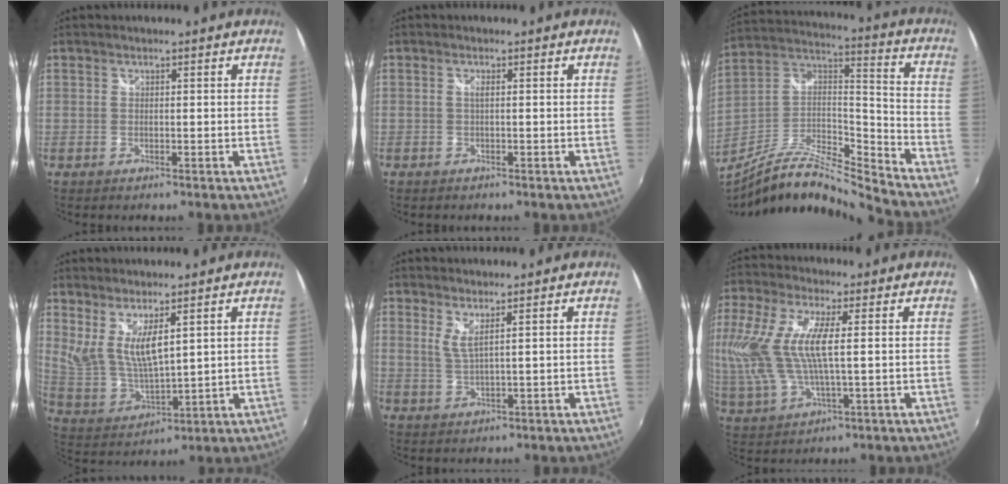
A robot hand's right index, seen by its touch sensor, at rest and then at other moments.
{"total": 0.7, "force": [-0.3, 0.0, 0.6], "torque": [-0.011, 0.003, -0.007]}
{"total": 16.7, "force": [-14.9, 1.0, 7.6], "torque": [-0.141, -0.005, -0.279]}
{"total": 8.6, "force": [4.6, 2.6, 6.7], "torque": [-0.128, -0.020, 0.103]}
{"total": 2.3, "force": [1.3, -0.1, 1.9], "torque": [-0.038, -0.008, 0.021]}
{"total": 16.4, "force": [2.4, 5.6, 15.2], "torque": [-0.311, -0.001, 0.054]}